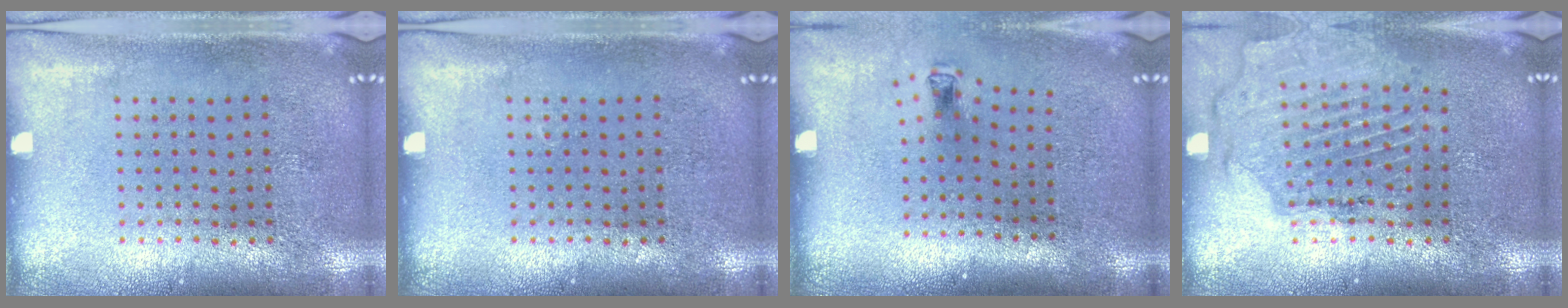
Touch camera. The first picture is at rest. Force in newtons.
{"total": 0.0}
{"total": 0.6, "press": 0.3, "slide": 0.6}
{"total": 1.6, "press": 1.5, "slide": 0.3}